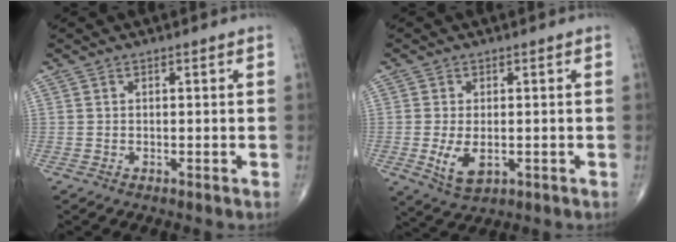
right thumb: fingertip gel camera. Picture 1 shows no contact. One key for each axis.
{"total": 5.7, "fx": -1.1, "fy": 3.1, "fz": 4.6, "tx": -0.088, "ty": -0.014, "tz": -0.012}